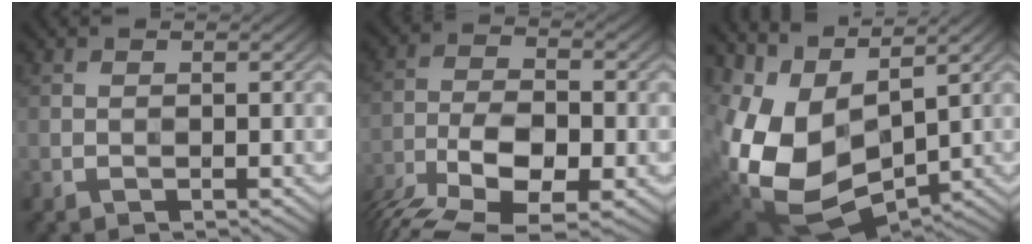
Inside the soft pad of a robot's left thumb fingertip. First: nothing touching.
{"total": 11.2, "force": [-6.7, 5.1, 7.4], "torque": [-0.148, -0.013, -0.127]}
{"total": 13.9, "force": [1.8, 8.7, 10.7], "torque": [-0.263, -0.023, 0.051]}